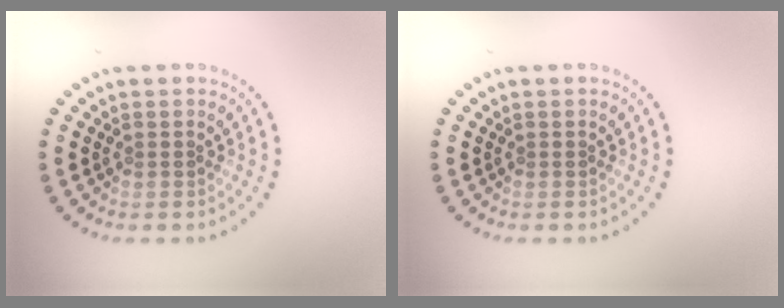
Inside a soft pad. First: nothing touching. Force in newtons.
{"total": 0.0}